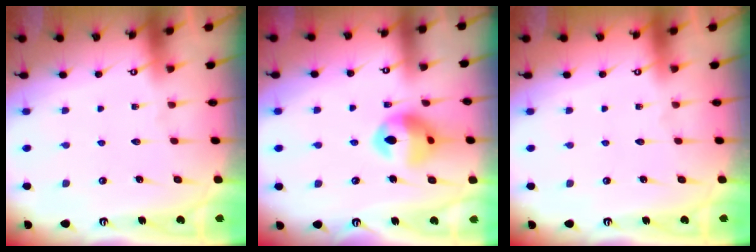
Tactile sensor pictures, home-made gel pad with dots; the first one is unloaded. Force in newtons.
{"total": 13.5, "press": 13.4, "slide": 1.4}
{"total": 0.0}